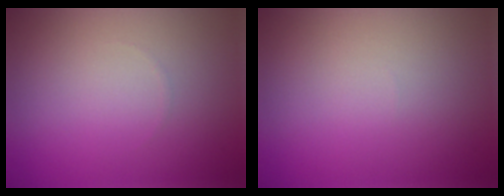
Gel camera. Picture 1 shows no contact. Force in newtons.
{"total": 0.0}